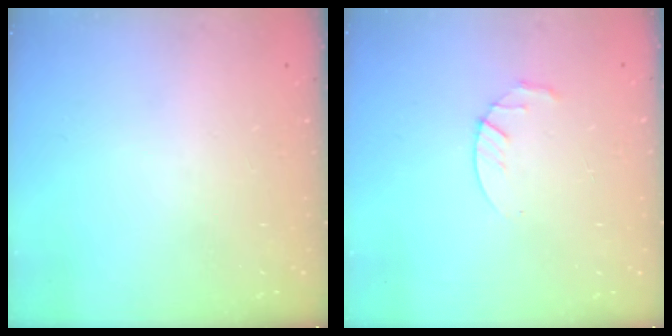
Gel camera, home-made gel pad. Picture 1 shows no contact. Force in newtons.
{"total": 3.0, "press": 2.9, "slide": 0.5}